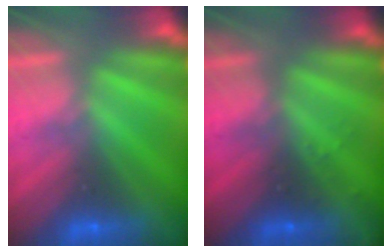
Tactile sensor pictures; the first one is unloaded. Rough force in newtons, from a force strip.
{"total": 2.9}